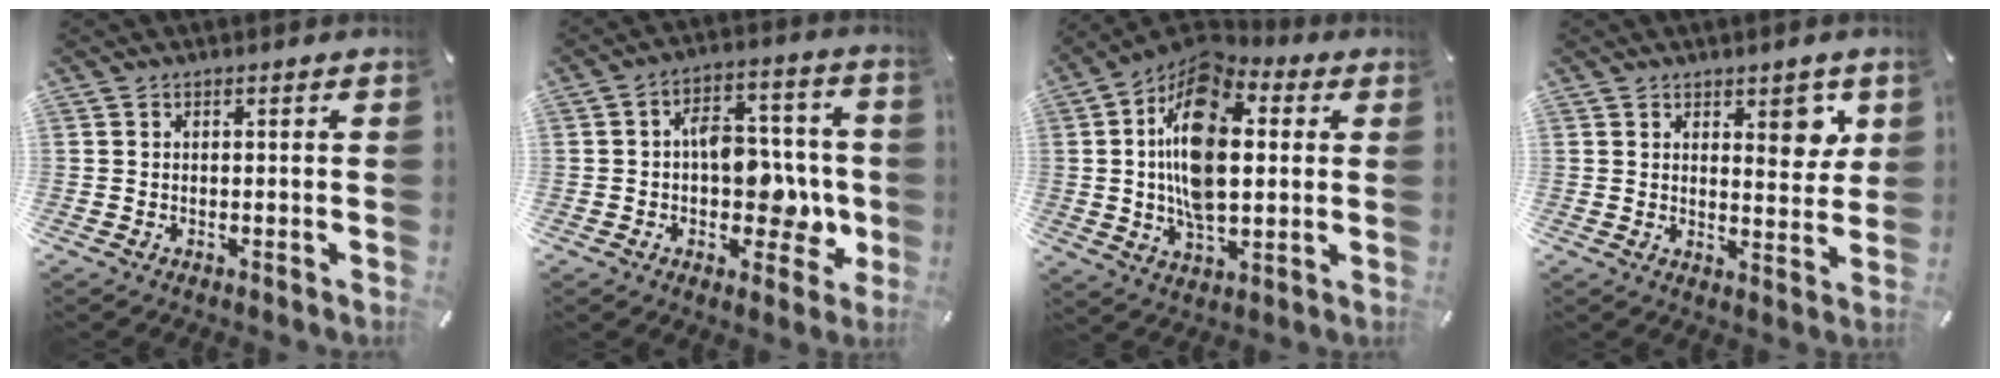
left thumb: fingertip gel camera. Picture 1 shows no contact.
{"total": 12.7, "force": [-1.4, 8.6, 9.2], "torque": [-0.108, 0.016, -0.015]}
{"total": 18.4, "force": [2.8, 10.8, 14.6], "torque": [-0.296, -0.004, 0.041]}
{"total": 6.6, "force": [3.8, 3.3, 4.3], "torque": [-0.031, -0.024, 0.056]}